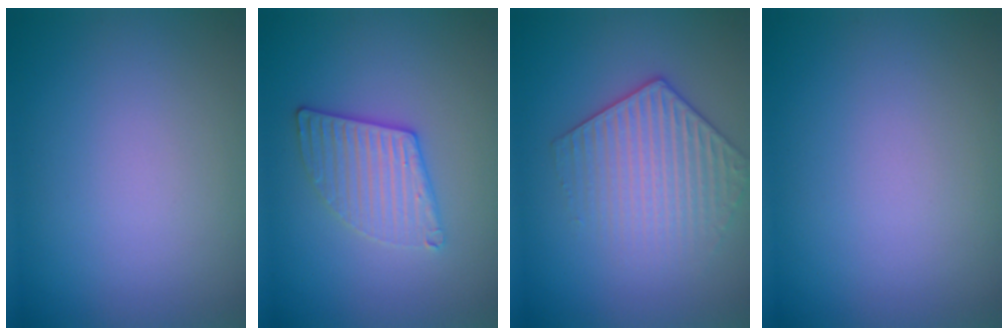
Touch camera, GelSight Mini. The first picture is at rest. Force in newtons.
{"total": 3.3, "press": 3.1, "slide": 1.0}
{"total": 3.7, "press": 3.5, "slide": 1.3}
{"total": 0.0}